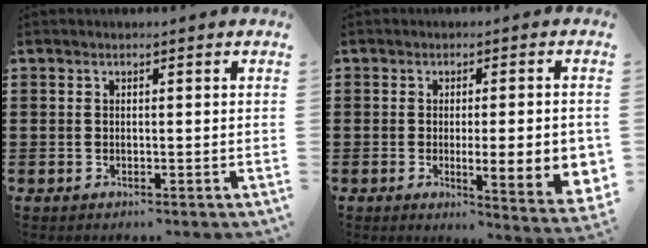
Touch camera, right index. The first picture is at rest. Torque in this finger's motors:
{"motor_torque": [2.14, 0.00, 0.34, 0.14]}